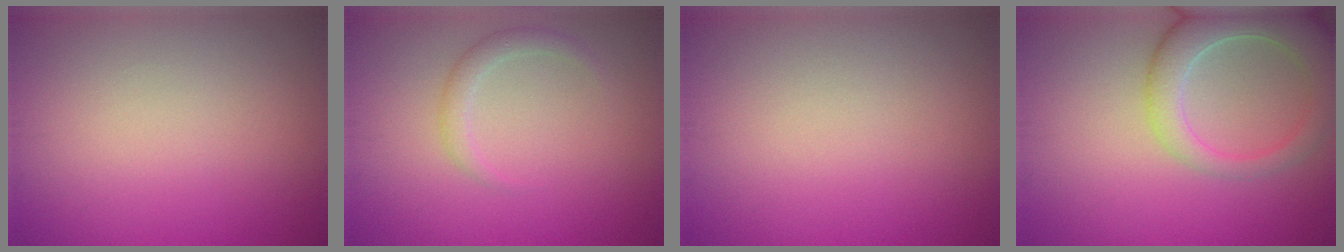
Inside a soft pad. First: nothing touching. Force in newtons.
{"total": 1.6, "press": 1.6, "slide": 0.1}
{"total": 0.0}
{"total": 6.4, "press": 6.4, "slide": 0.7}